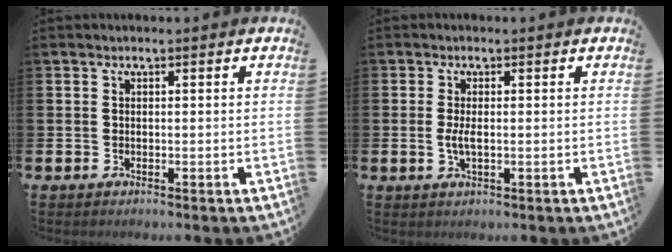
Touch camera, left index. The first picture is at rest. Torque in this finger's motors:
{"motor_torque": [0.77, 0.04, 0.16, 0.10]}